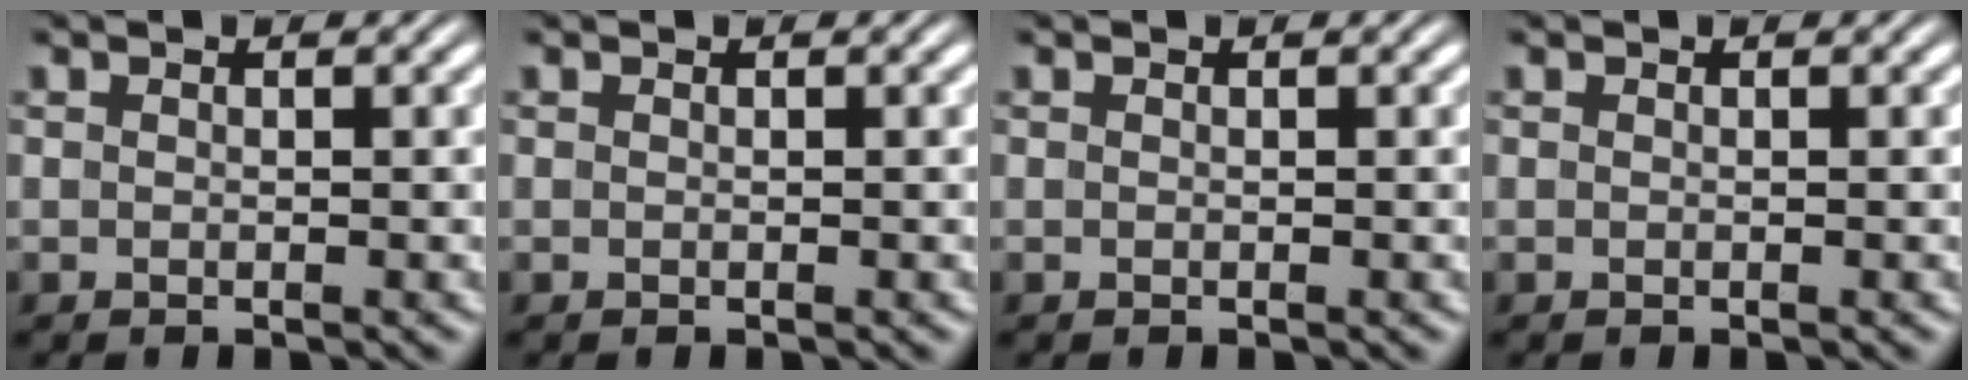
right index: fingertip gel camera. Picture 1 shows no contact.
{"total": 0.0}
{"total": 0.0}
{"total": 0.0}